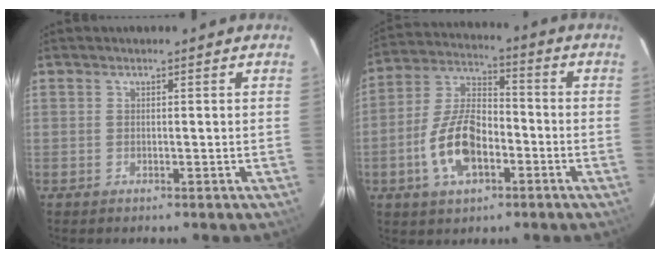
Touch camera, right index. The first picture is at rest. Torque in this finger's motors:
{"motor_torque": [1.75, -0.39, 0.89, 0.18]}